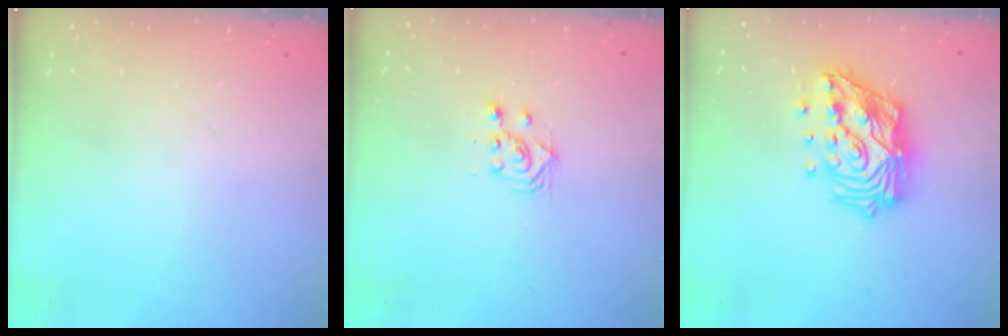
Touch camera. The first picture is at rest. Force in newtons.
{"total": 4.6, "press": 4.5, "slide": 0.6}
{"total": 17.5, "press": 17.3, "slide": 2.1}